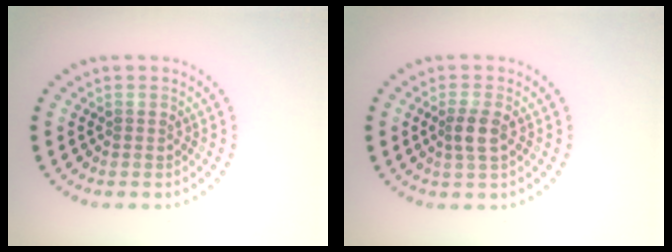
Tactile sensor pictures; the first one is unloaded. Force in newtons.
{"total": 1.9, "press": 1.7, "slide": 0.8}